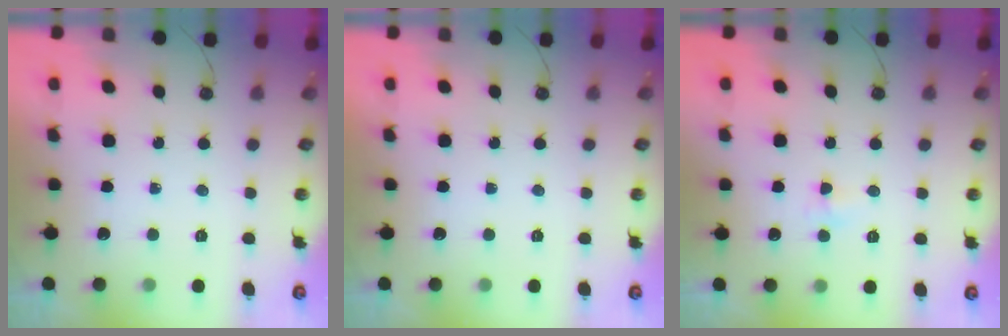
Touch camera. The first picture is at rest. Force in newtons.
{"total": 0.0}
{"total": 2.8, "press": 2.7, "slide": 0.5}